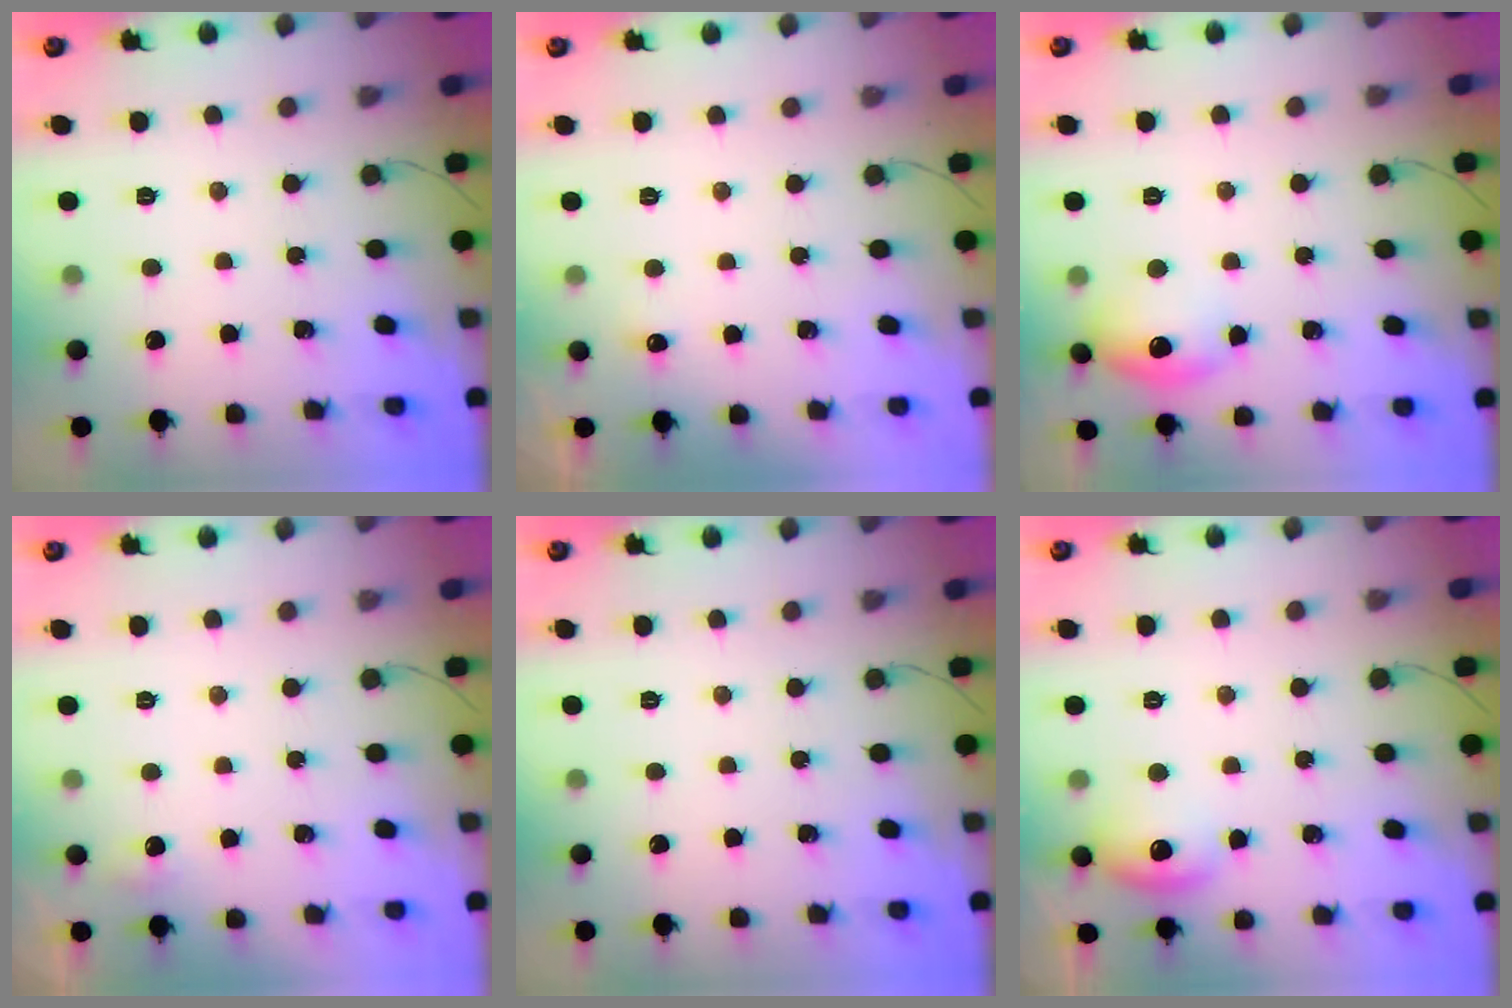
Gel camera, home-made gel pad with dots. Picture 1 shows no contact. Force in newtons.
{"total": 12.1, "press": 3.1, "slide": 11.7}
{"total": 10.2, "press": 10.2, "slide": 1.1}
{"total": 3.7, "press": 3.4, "slide": 1.5}
{"total": 0.0}
{"total": 8.3, "press": 8.2, "slide": 1.4}